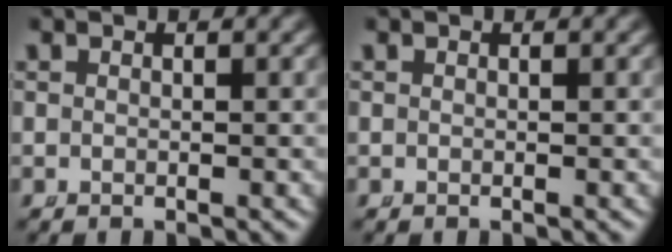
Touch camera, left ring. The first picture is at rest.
{"total": 0.0}